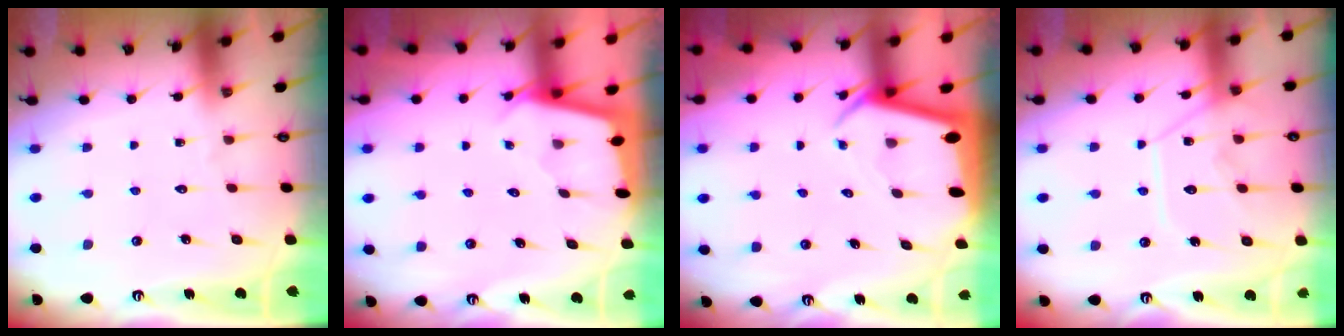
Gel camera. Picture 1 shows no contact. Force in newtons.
{"total": 1.8, "press": 1.8, "slide": 0.2}
{"total": 2.6, "press": 2.6, "slide": 0.2}
{"total": 12.9, "press": 12.9, "slide": 1.2}